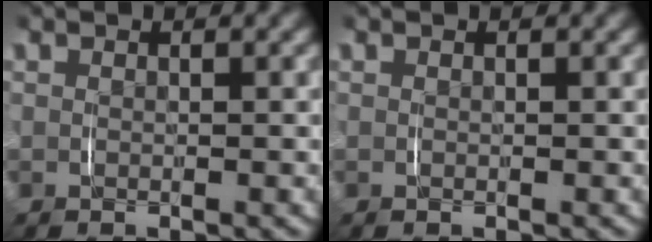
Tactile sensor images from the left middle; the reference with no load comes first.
{"total": 0.0}